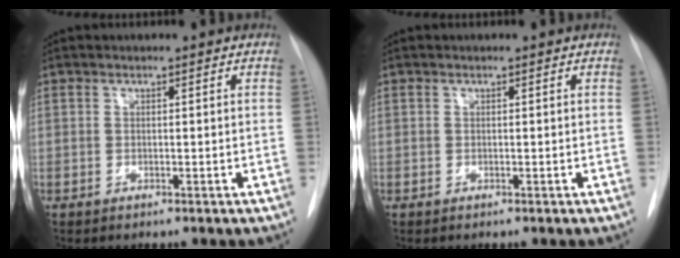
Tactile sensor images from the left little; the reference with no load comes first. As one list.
[{"total": 0.0}]